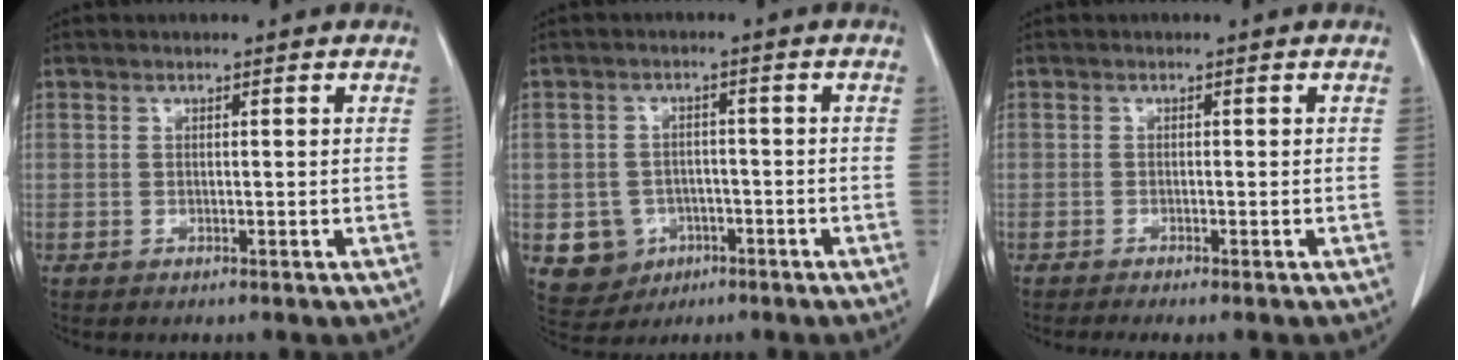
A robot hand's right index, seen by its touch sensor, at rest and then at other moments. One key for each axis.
{"total": 6.1, "fx": -2.1, "fy": 5.6, "fz": 1.2, "tx": -0.017, "ty": 0.008, "tz": -0.022}
{"total": 2.5, "fx": -2.1, "fy": -0.2, "fz": 1.3, "tx": -0.015, "ty": -0.002, "tz": -0.029}